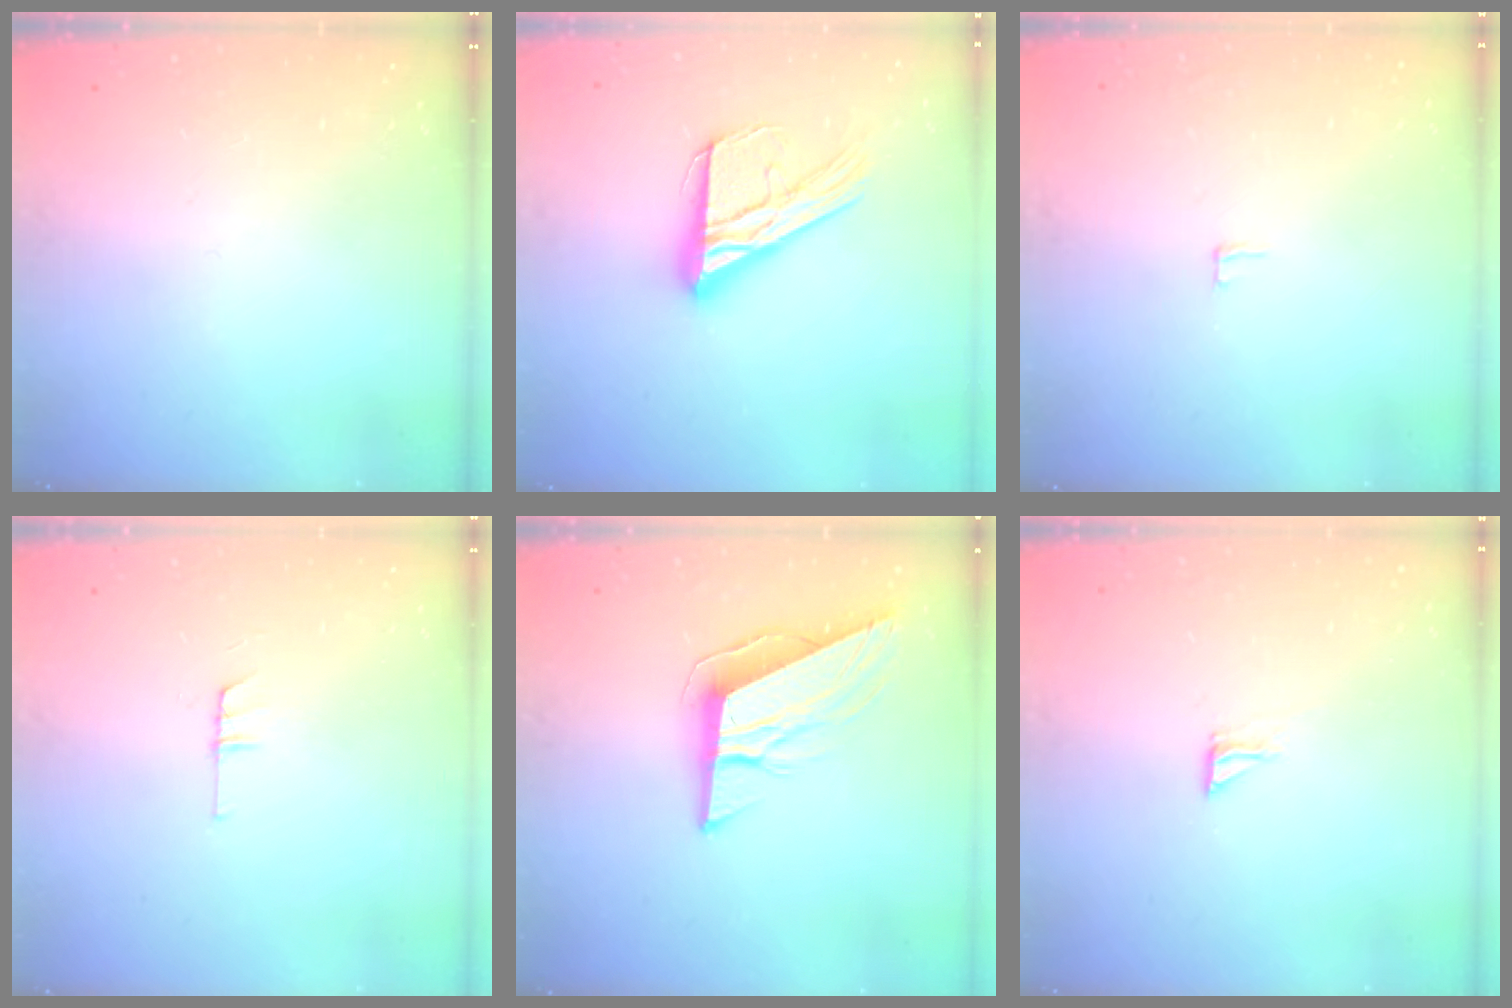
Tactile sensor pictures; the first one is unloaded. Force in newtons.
{"total": 17.1, "press": 17.0, "slide": 1.7}
{"total": 2.0, "press": 2.0, "slide": 0.2}
{"total": 3.7, "press": 3.7, "slide": 0.4}
{"total": 10.3, "press": 10.2, "slide": 1.9}
{"total": 4.6, "press": 4.5, "slide": 0.5}